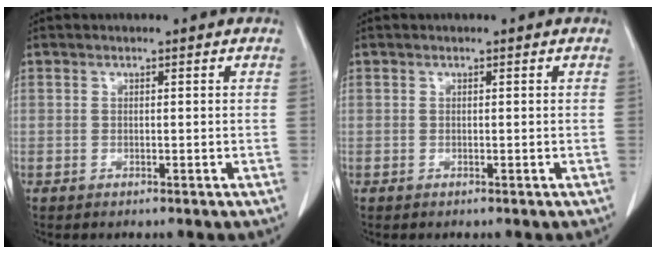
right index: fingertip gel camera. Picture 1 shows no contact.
{"total": 0.0}